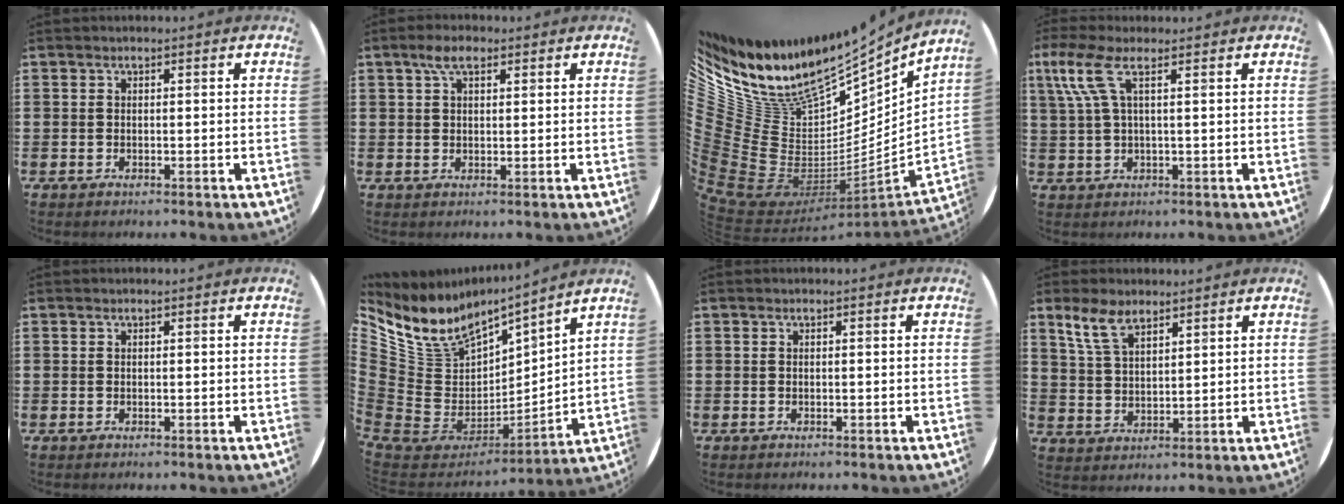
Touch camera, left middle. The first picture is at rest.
{"total": 3.7, "force": [2.3, 1.5, 2.4], "torque": [-0.044, 0.005, 0.039]}
{"total": 11.8, "force": [7.0, 8.0, 5.1], "torque": [-0.147, -0.087, 0.126]}
{"total": 4.9, "force": [2.3, 1.2, 4.2], "torque": [-0.089, 0.005, 0.039]}
{"total": 0.0}
{"total": 9.2, "force": [6.9, 5.5, 2.7], "torque": [-0.108, -0.061, 0.130]}
{"total": 0.0}
{"total": 5.7, "force": [4.3, 2.3, 3.0], "torque": [-0.068, -0.005, 0.079]}